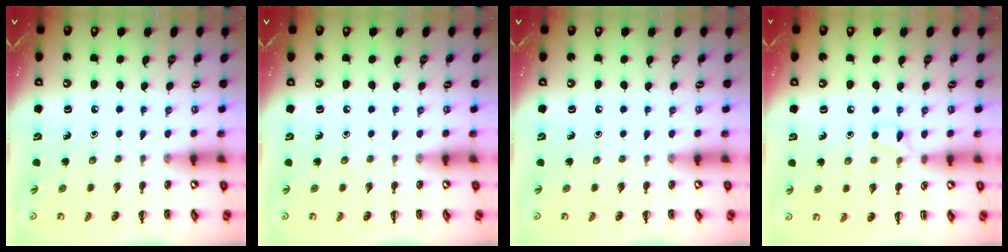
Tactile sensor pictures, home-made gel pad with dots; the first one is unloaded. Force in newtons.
{"total": 0.0}
{"total": 0.0}
{"total": 3.7, "press": 3.5, "slide": 1.2}